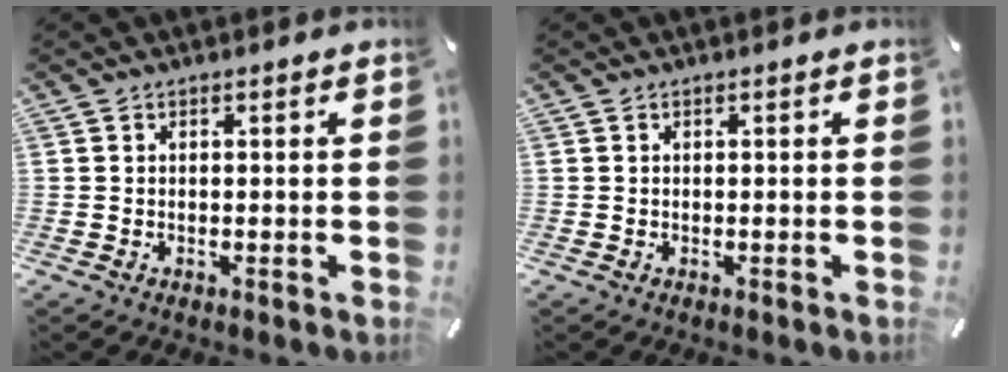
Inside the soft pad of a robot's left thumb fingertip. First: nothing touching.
{"total": 0.0}